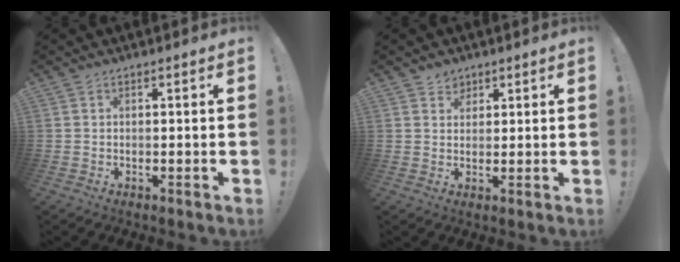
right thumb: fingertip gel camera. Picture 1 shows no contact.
{"total": 3.8, "force": [2.6, 2.7, 0.2], "torque": [0.016, -0.016, 0.044]}